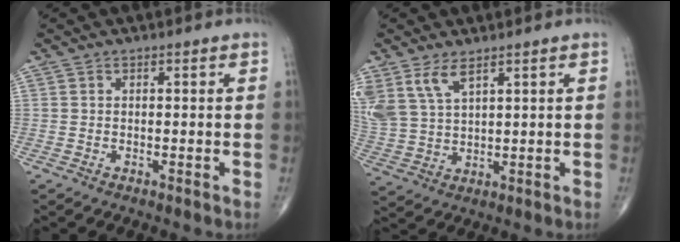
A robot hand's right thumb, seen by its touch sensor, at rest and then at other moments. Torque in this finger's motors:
{"motor_torque": [0.10, 0.20, 0.85, 0.64, 0.08]}